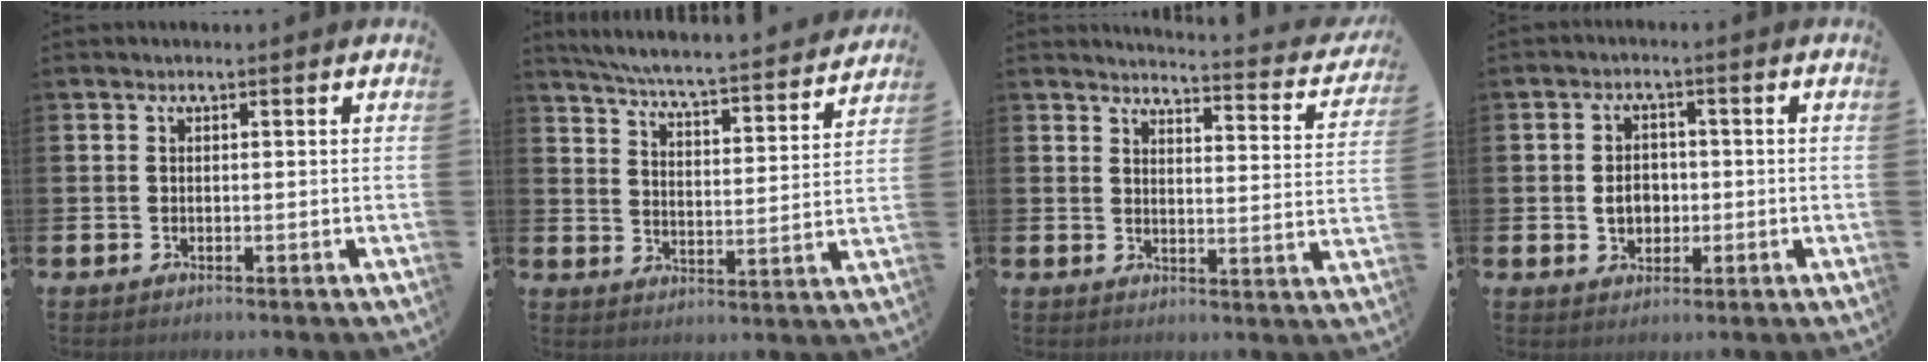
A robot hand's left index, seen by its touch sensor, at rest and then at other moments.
{"total": 6.2, "force": [5.9, 0.0, 1.7], "torque": [-0.055, -0.050, 0.098]}
{"total": 3.6, "force": [3.5, 0.2, 0.7], "torque": [-0.009, -0.039, 0.051]}
{"total": 3.6, "force": [-0.4, 2.9, 2.1], "torque": [-0.019, -0.002, -0.017]}